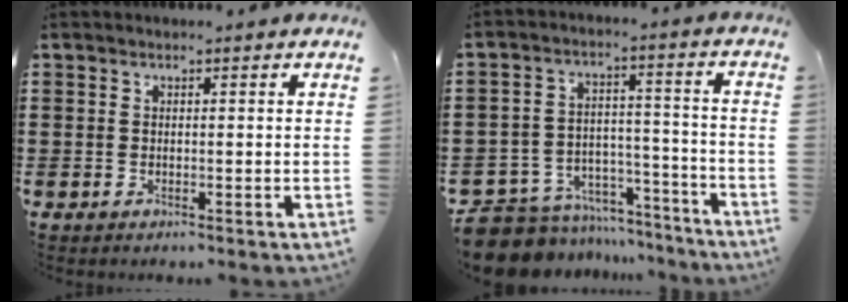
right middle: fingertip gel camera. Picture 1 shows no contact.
{"total": 8.5, "force": [-8.0, 2.7, 1.0], "torque": [-0.034, 0.022, -0.160]}